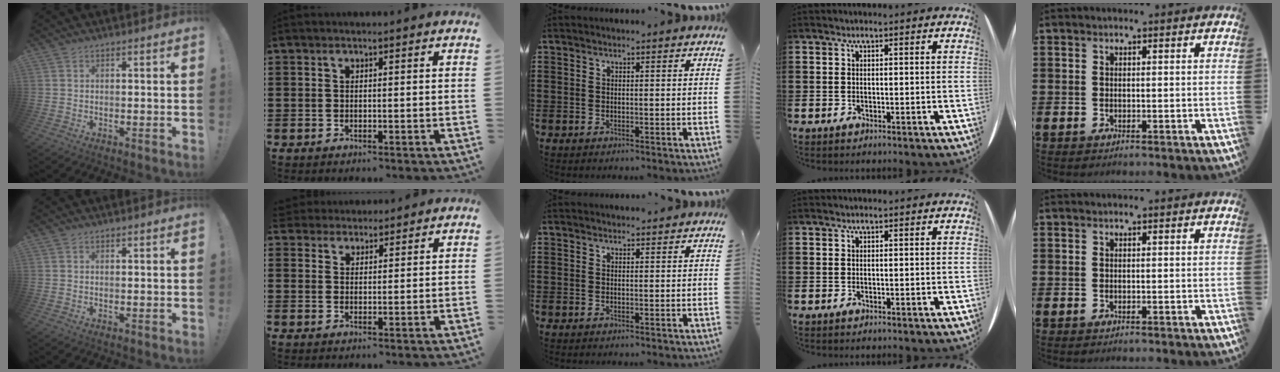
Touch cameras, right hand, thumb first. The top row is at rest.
{"index": {"total": 2.7, "force": [2.5, 0.8, -0.5], "torque": [0.000, 0.003, 0.050]}, "middle": {"total": 0.8, "force": [0.8, 0.0, 0.0], "torque": [-0.003, 0.000, 0.016]}}